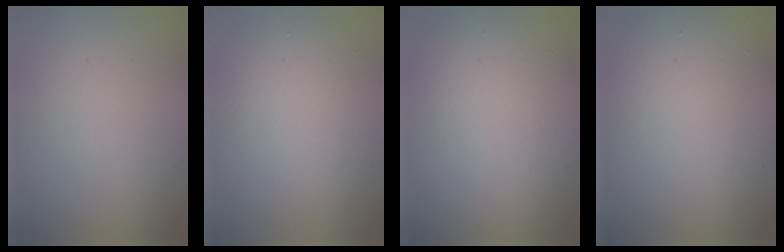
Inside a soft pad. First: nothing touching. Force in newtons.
{"total": 6.5, "press": 6.5, "slide": 0.3}
{"total": 10.4, "press": 10.4, "slide": 0.6}
{"total": 9.6, "press": 9.6, "slide": 0.6}